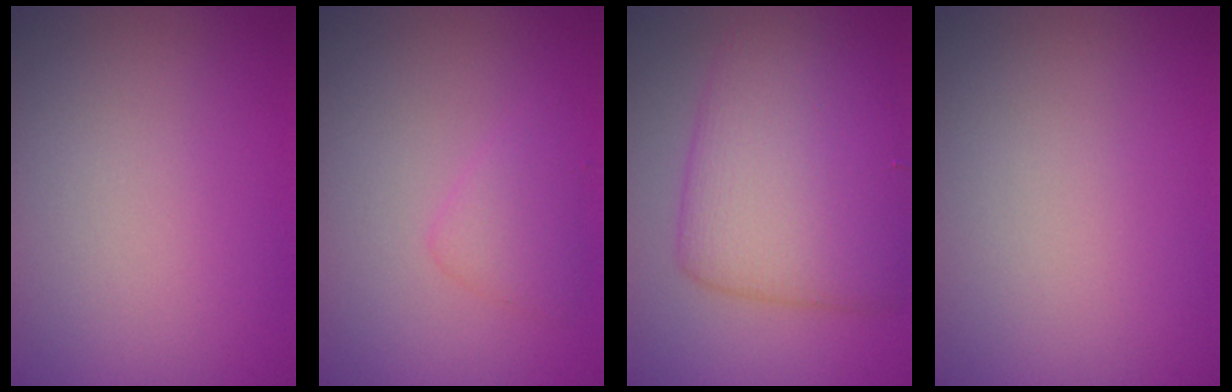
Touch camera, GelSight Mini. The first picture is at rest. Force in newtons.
{"total": 1.6, "press": 1.6, "slide": 0.1}
{"total": 7.3, "press": 7.3, "slide": 0.1}
{"total": 0.0}